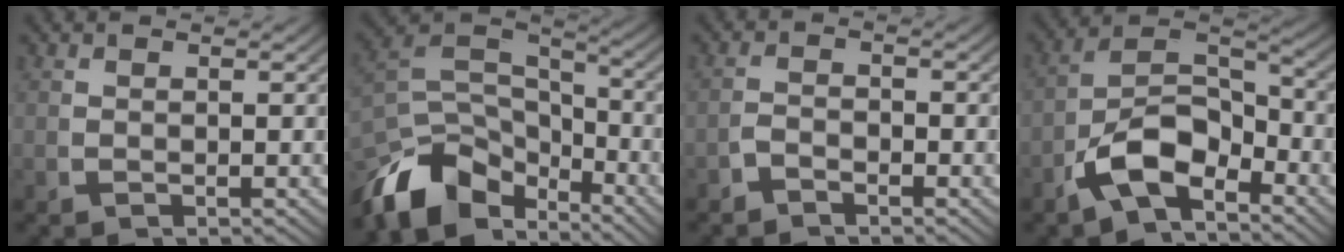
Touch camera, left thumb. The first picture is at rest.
{"total": 12.1, "force": [-3.2, 8.5, 8.0], "torque": [-0.161, -0.041, -0.041]}
{"total": 1.5, "force": [-1.4, 0.6, 0.2], "torque": [0.001, -0.005, -0.029]}
{"total": 8.6, "force": [-2.6, 5.4, 6.1], "torque": [-0.124, -0.029, -0.038]}